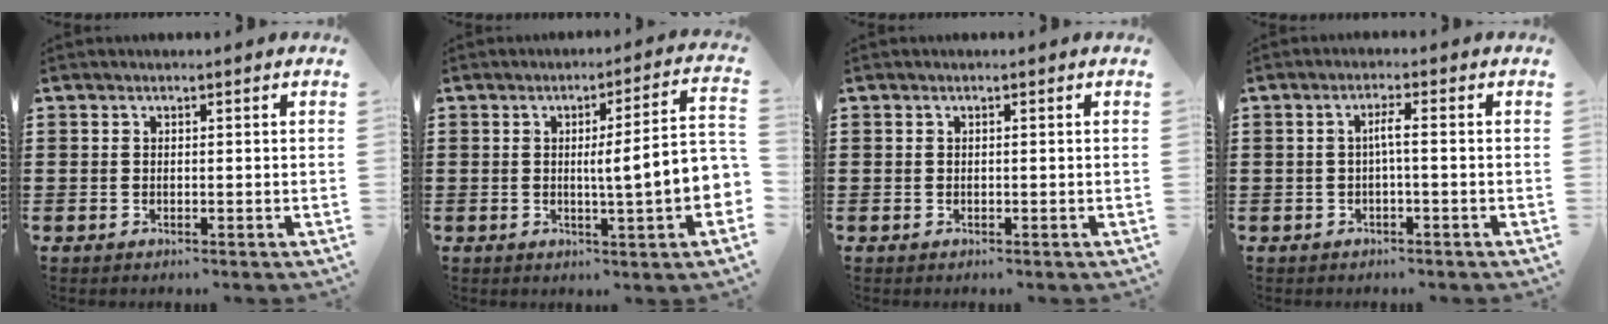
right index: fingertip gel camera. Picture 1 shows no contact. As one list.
[{"total": 7.4, "force": [-0.3, 0.2, 7.4], "torque": [-0.115, -0.020, -0.014]}, {"total": 0.0}, {"total": 2.2, "force": [-0.5, -0.1, 2.1], "torque": [-0.041, -0.001, -0.012]}]